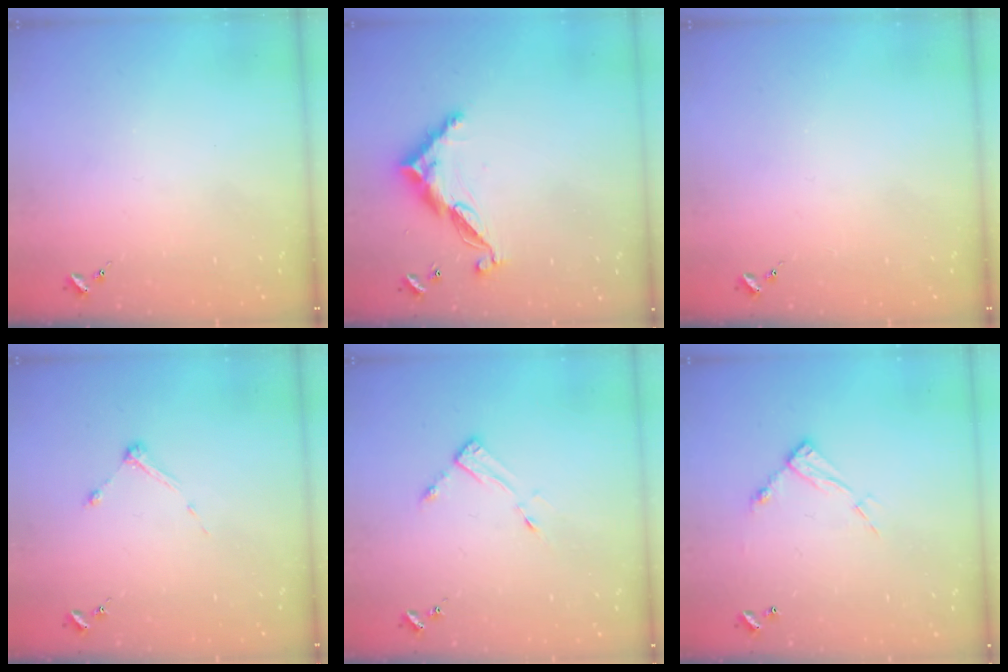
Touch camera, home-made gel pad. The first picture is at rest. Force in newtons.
{"total": 11.3, "press": 11.3, "slide": 0.3}
{"total": 0.0}
{"total": 4.9, "press": 4.9, "slide": 0.7}
{"total": 3.5, "press": 3.4, "slide": 0.3}
{"total": 10.4, "press": 10.3, "slide": 0.7}